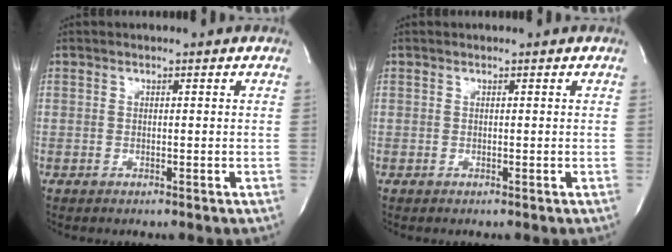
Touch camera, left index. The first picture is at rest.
{"total": 0.0}